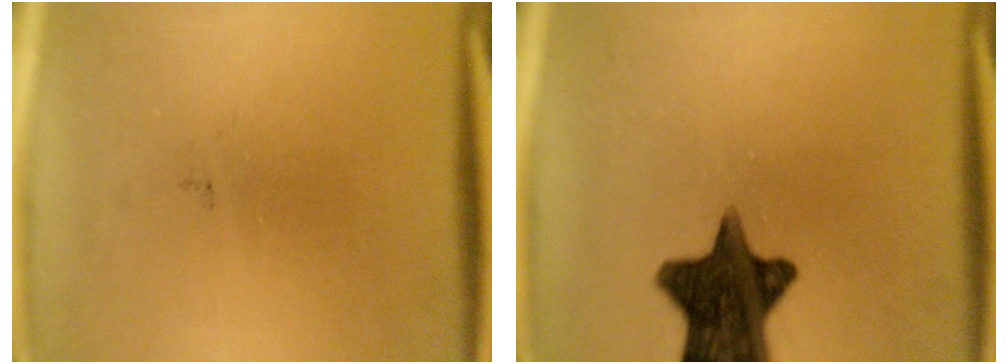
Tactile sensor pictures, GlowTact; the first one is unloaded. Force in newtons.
{"total": 14.3}